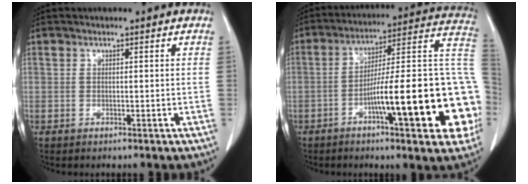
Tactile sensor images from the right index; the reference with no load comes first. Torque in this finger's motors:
{"motor_torque": [2.14, 0.00, 0.93, 0.21]}